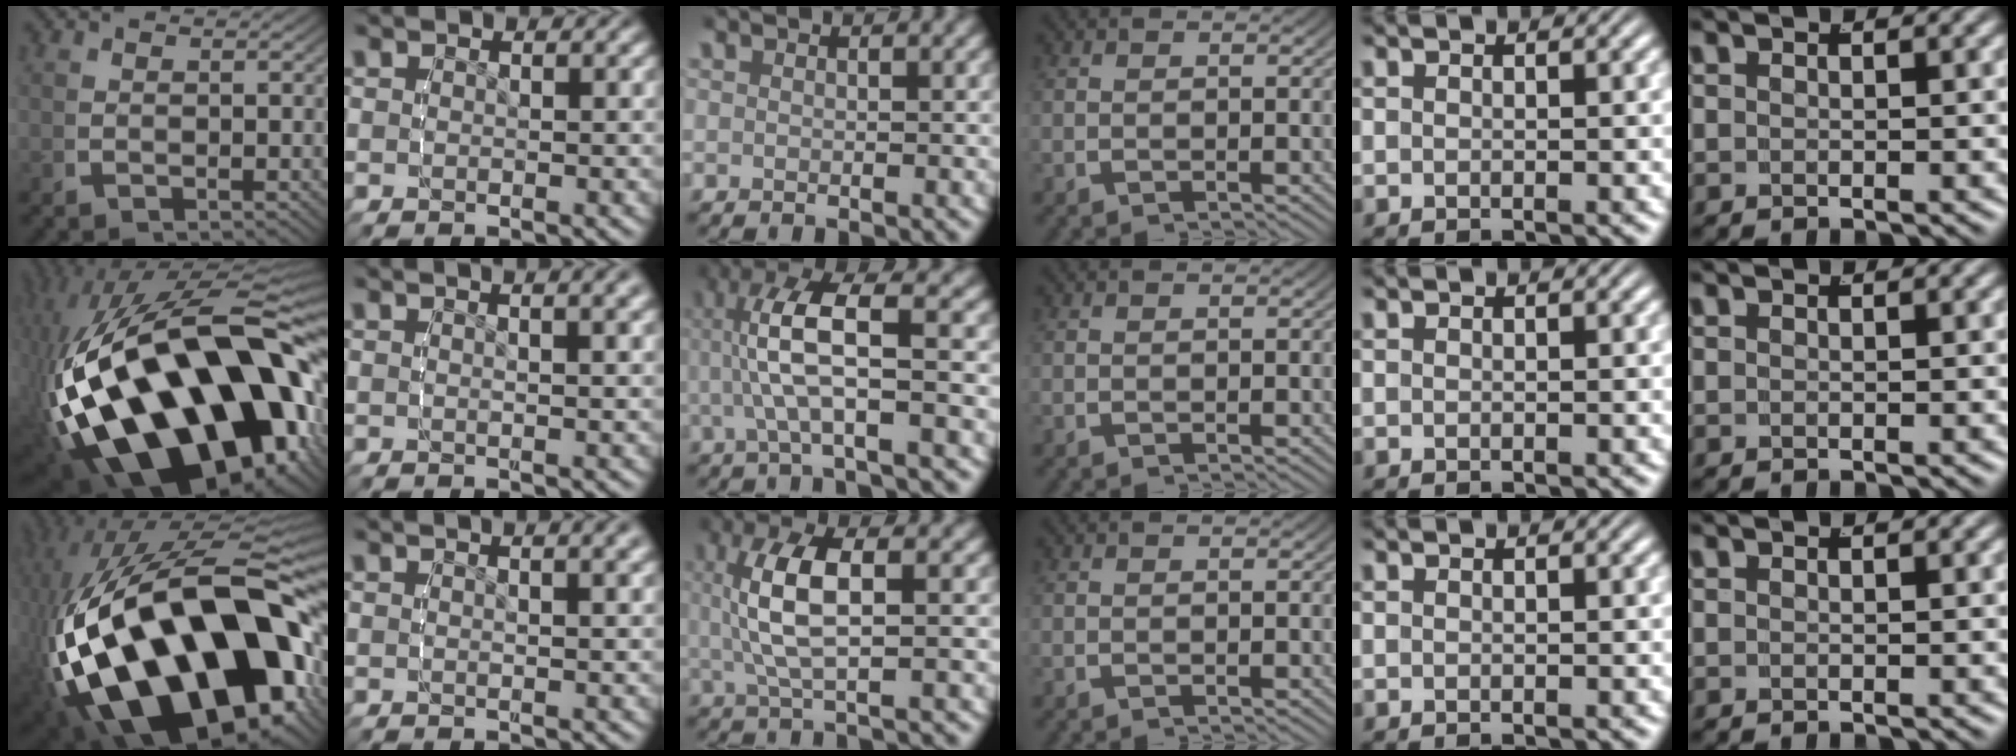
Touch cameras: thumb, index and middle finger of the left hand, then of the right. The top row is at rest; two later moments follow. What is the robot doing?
{"motion": "lift_and_place", "object": "tape"}